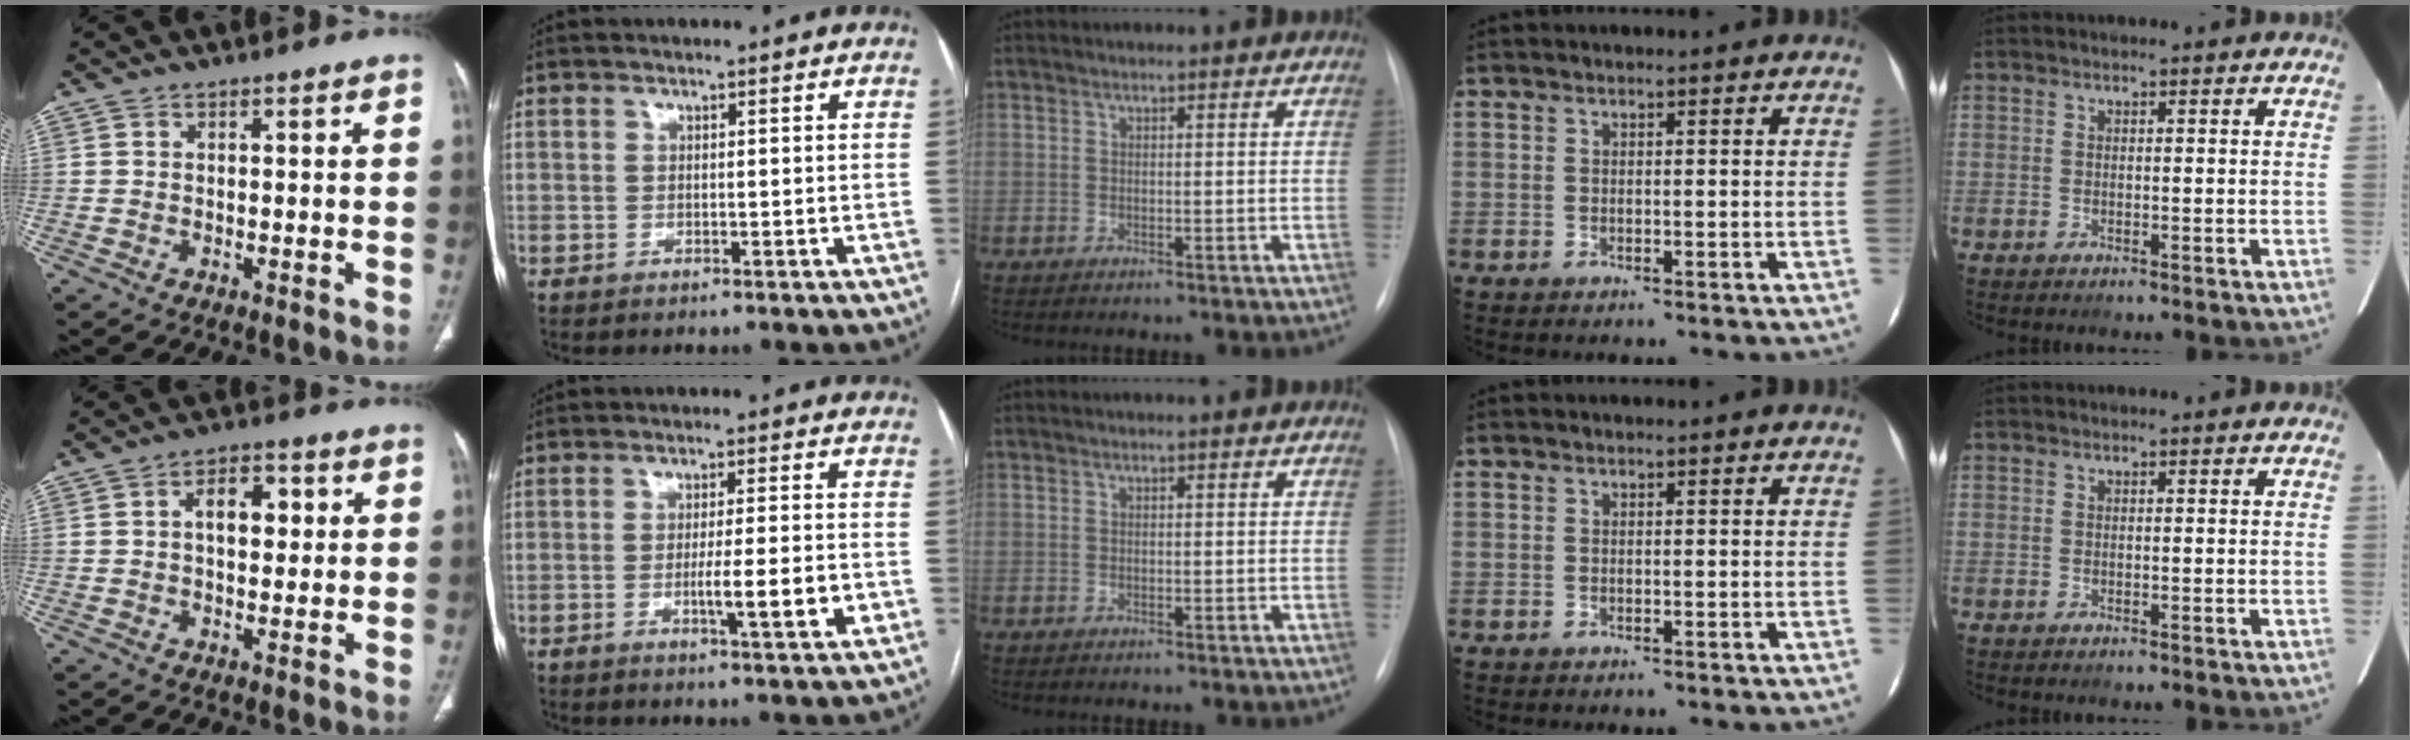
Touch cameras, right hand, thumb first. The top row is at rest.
{"thumb": {"total": 6.9, "force": [1.3, 4.2, 5.4], "torque": [-0.060, 0.010, 0.017]}, "index": {"total": 6.7, "force": [-1.9, 0.3, 6.4], "torque": [-0.104, -0.007, -0.026]}}